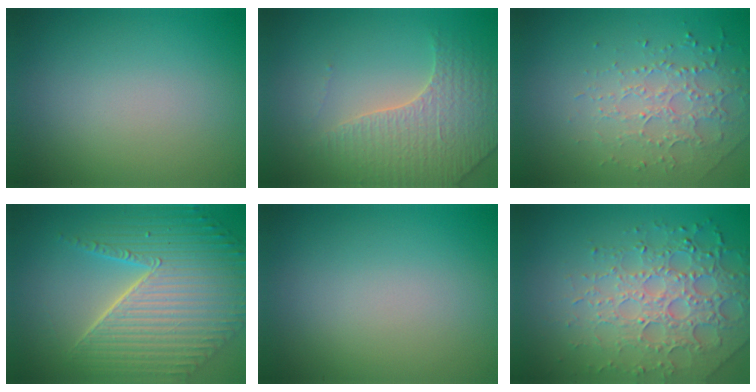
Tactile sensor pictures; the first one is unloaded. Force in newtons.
{"total": 3.7, "press": 3.6, "slide": 1.0}
{"total": 2.1, "press": 1.9, "slide": 0.9}
{"total": 8.1, "press": 6.1, "slide": 5.3}
{"total": 0.0}
{"total": 6.9, "press": 5.0, "slide": 4.7}